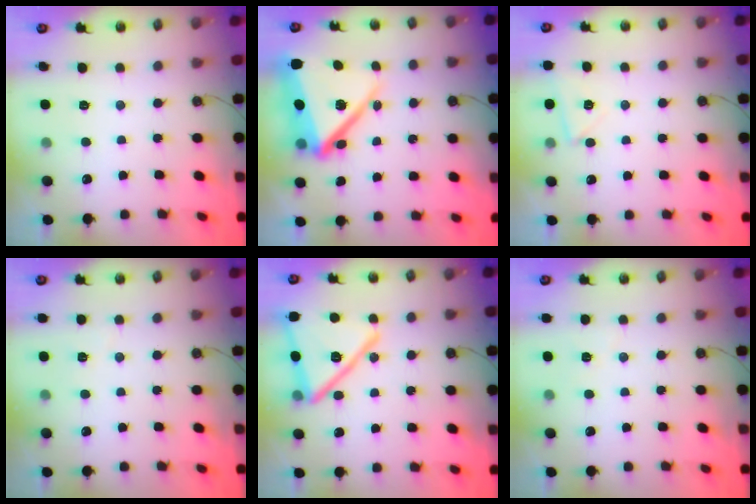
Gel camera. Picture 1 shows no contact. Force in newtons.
{"total": 18.6, "press": 18.5, "slide": 1.8}
{"total": 4.5, "press": 3.8, "slide": 2.4}
{"total": 2.9, "press": 2.8, "slide": 0.7}
{"total": 22.0, "press": 21.9, "slide": 2.6}
{"total": 2.9, "press": 2.7, "slide": 0.9}